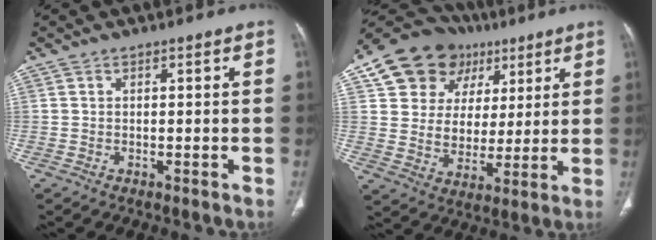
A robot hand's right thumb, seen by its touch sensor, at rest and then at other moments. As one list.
[{"total": 18.5, "force": [8.1, 14.9, 7.4], "torque": [-0.081, 0.013, 0.144]}]